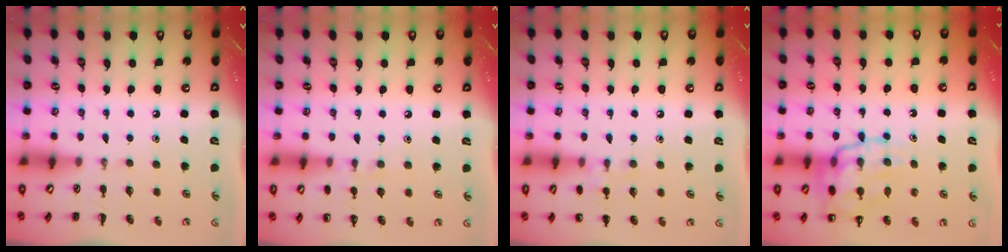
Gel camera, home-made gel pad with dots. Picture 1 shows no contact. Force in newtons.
{"total": 5.0, "press": 4.7, "slide": 1.7}
{"total": 7.2, "press": 7.0, "slide": 1.8}
{"total": 18.7, "press": 18.4, "slide": 3.4}